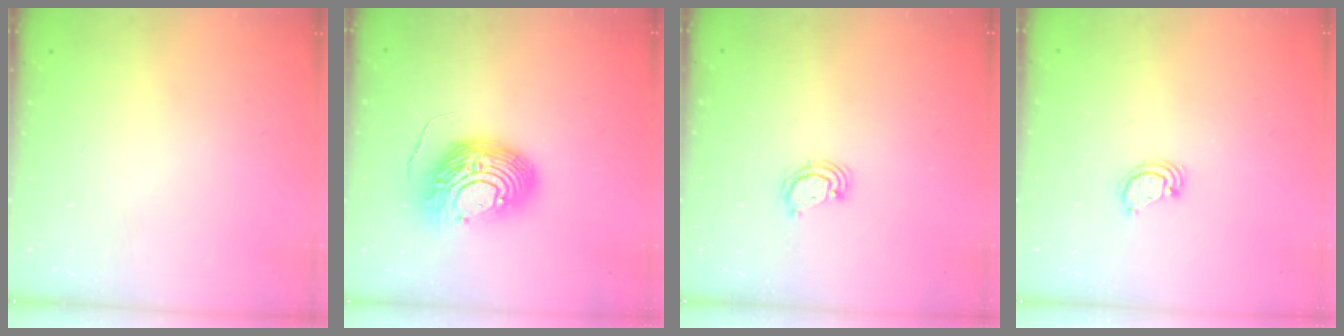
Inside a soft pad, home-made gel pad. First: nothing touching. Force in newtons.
{"total": 17.7, "press": 17.6, "slide": 1.6}
{"total": 2.9, "press": 2.8, "slide": 0.3}
{"total": 2.5, "press": 2.5, "slide": 0.2}